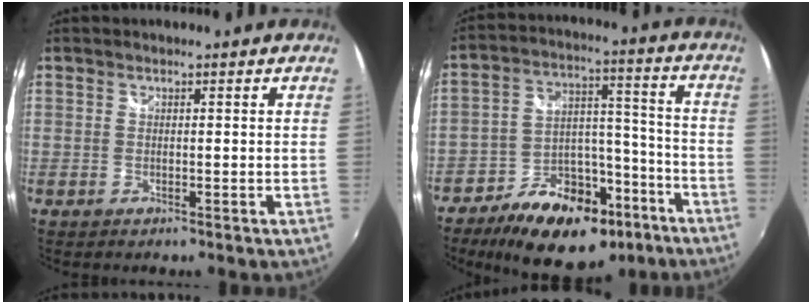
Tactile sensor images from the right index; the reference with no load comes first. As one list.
[{"total": 19.2, "force": [-12.5, 10.7, 9.9], "torque": [-0.175, 0.039, -0.181]}]